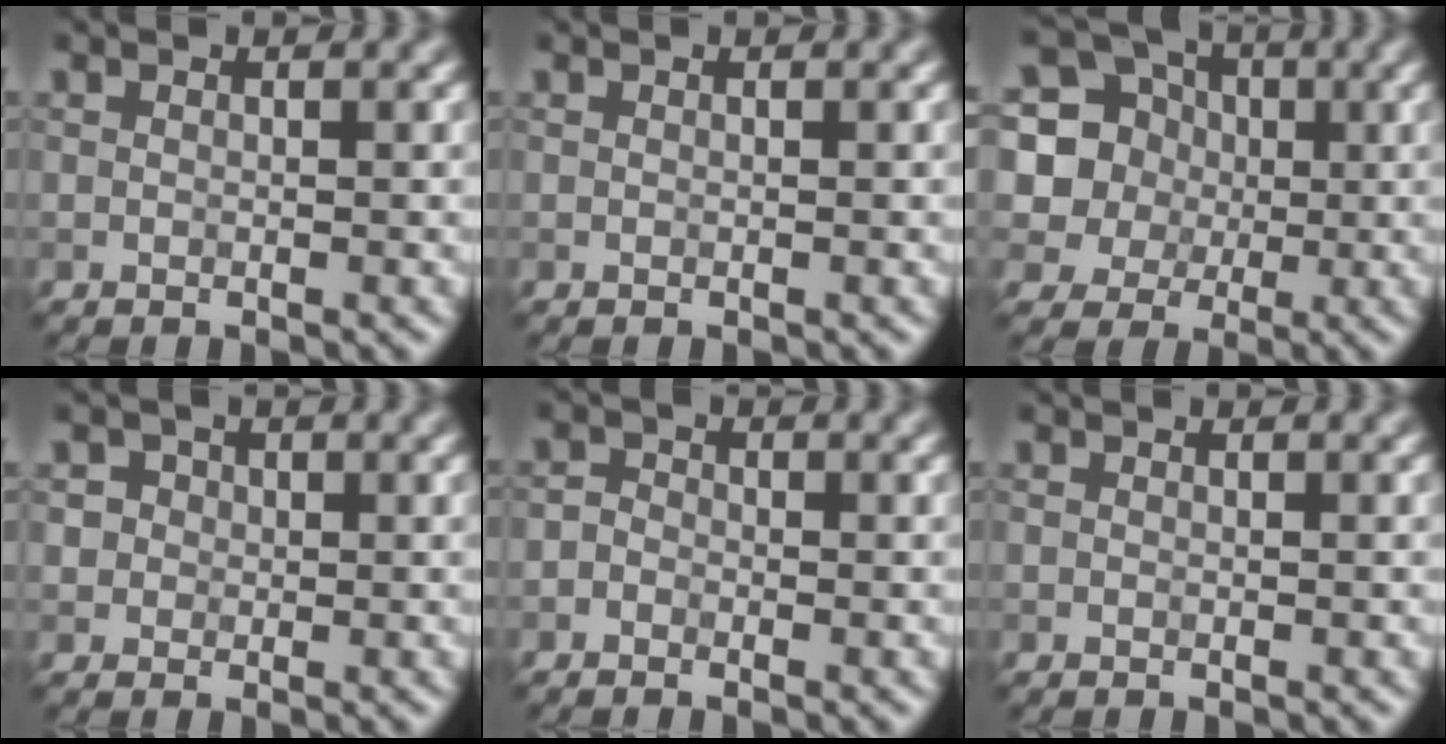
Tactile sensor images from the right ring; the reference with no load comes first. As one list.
[{"total": 0.0}, {"total": 12.4, "force": [3.1, 11.2, 4.3], "torque": [-0.136, 0.037, 0.049]}, {"total": 2.6, "force": [0.8, 2.3, 0.9], "torque": [0.000, 0.006, 0.008]}, {"total": 1.3, "force": [-0.6, 1.0, 0.5], "torque": [0.000, 0.003, -0.022]}, {"total": 0.0}]